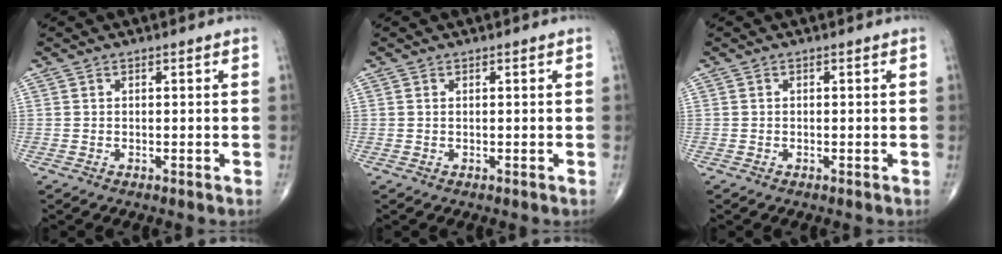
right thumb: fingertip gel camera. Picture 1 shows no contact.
{"total": 0.0}
{"total": 0.0}